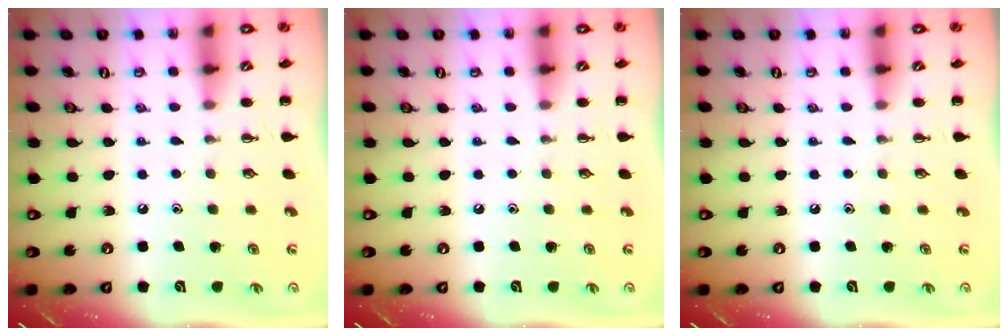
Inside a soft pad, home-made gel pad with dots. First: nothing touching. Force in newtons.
{"total": 0.0}
{"total": 0.0}